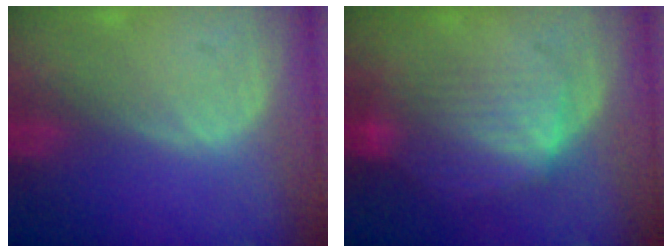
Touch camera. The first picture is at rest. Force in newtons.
{"total": 7.6, "press": 7.4, "slide": 1.9}